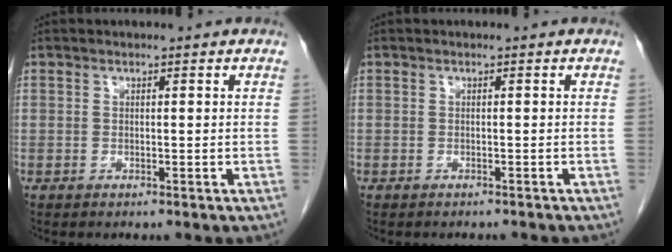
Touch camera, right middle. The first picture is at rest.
{"total": 3.5, "force": [-3.2, 0.8, 1.1], "torque": [-0.017, -0.004, -0.036]}